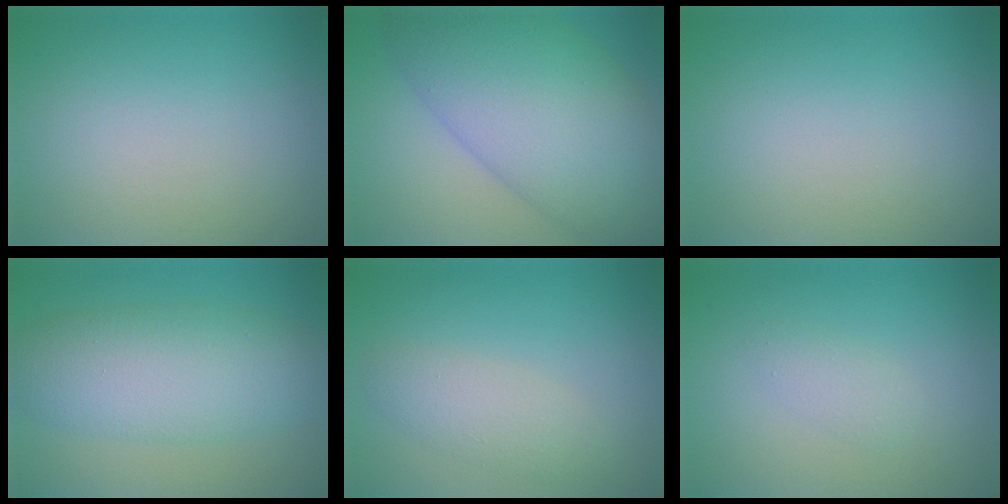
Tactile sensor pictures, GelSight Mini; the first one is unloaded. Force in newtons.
{"total": 12.3, "press": 12.3, "slide": 0.2}
{"total": 0.0}
{"total": 7.3, "press": 7.3, "slide": 0.3}
{"total": 2.6, "press": 2.6, "slide": 0.1}
{"total": 1.3, "press": 1.3, "slide": 0.0}